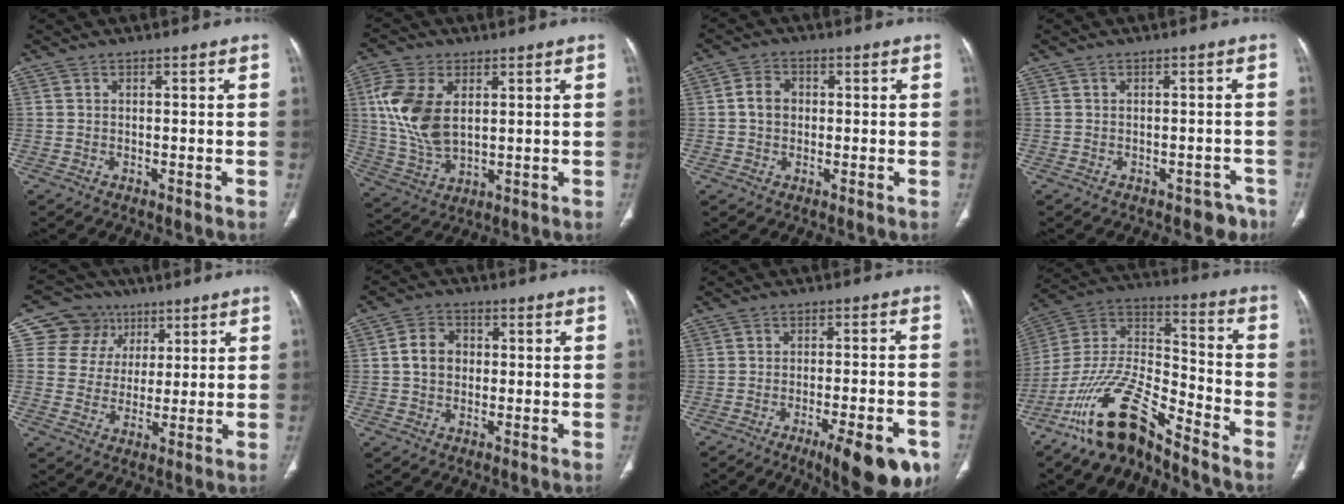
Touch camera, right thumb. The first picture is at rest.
{"total": 13.1, "force": [2.9, 7.7, 10.2], "torque": [-0.211, -0.007, 0.063]}
{"total": 4.1, "force": [0.1, 3.4, 2.4], "torque": [-0.035, 0.011, -0.003]}
{"total": 3.9, "force": [-3.0, 2.3, 1.0], "torque": [0.006, 0.025, -0.033]}
{"total": 10.4, "force": [4.4, 9.3, 1.6], "torque": [0.014, -0.010, 0.077]}
{"total": 5.4, "force": [0.2, 4.4, 3.1], "torque": [-0.044, 0.013, -0.002]}
{"total": 13.6, "force": [-7.4, 3.6, 10.8], "torque": [-0.110, 0.028, -0.099]}
{"total": 16.4, "force": [-12.6, 4.4, 9.5], "torque": [-0.176, 0.091, -0.241]}